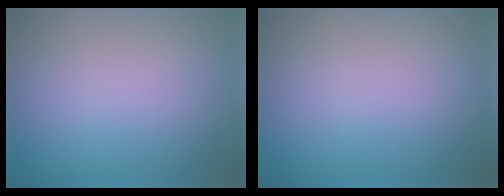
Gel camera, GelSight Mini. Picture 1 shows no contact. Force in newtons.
{"total": 0.0}